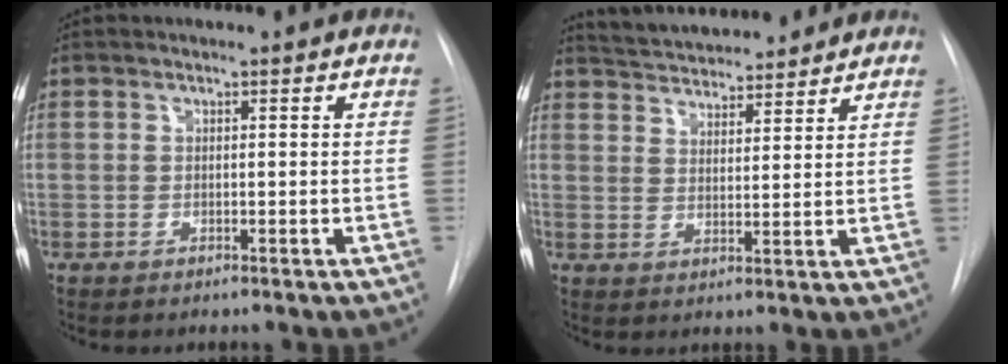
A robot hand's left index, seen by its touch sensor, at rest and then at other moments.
{"total": 12.7, "force": [11.9, 2.5, 3.7], "torque": [-0.055, 0.021, 0.180]}